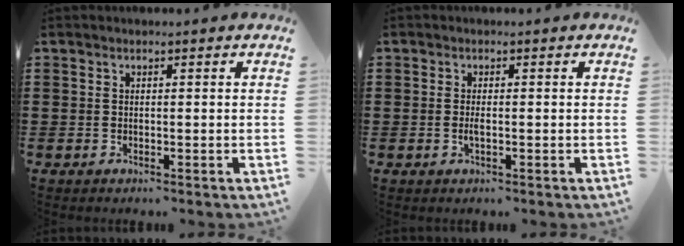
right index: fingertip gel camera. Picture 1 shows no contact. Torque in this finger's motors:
{"motor_torque": [1.08, 1.06, 0.08, 0.02]}